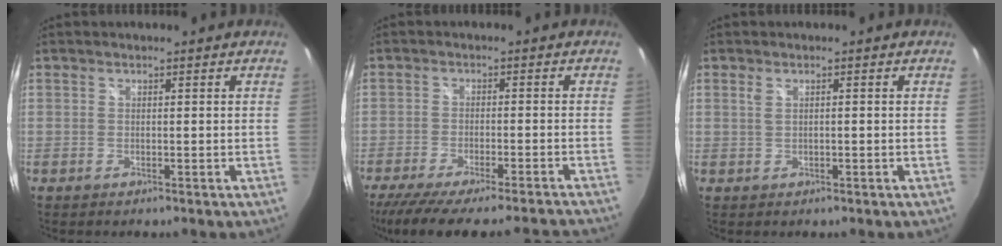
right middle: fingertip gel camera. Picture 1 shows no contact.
{"total": 17.2, "force": [-15.4, 1.2, 7.5], "torque": [-0.148, -0.030, -0.226]}
{"total": 1.4, "force": [0.1, 0.5, 1.3], "torque": [-0.024, 0.000, 0.001]}